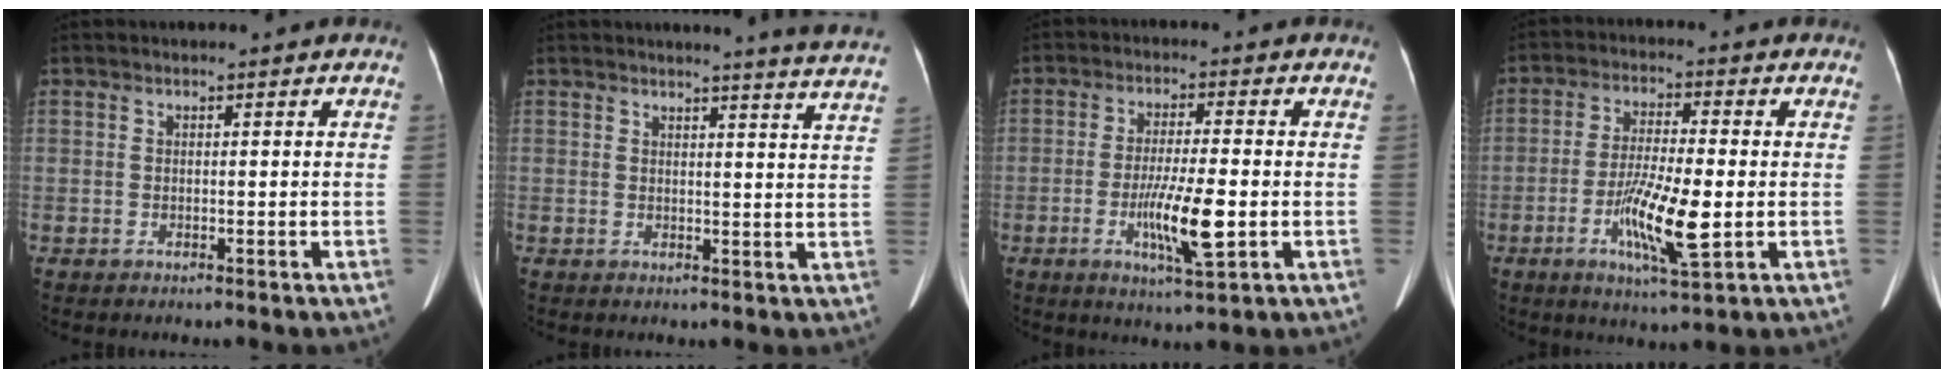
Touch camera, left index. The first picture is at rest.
{"total": 10.1, "force": [9.6, -1.5, 2.9], "torque": [-0.032, -0.061, 0.085]}
{"total": 8.5, "force": [-2.4, 0.7, 8.1], "torque": [-0.146, -0.016, -0.045]}
{"total": 9.9, "force": [-2.8, 1.2, 9.4], "torque": [-0.175, -0.014, -0.052]}